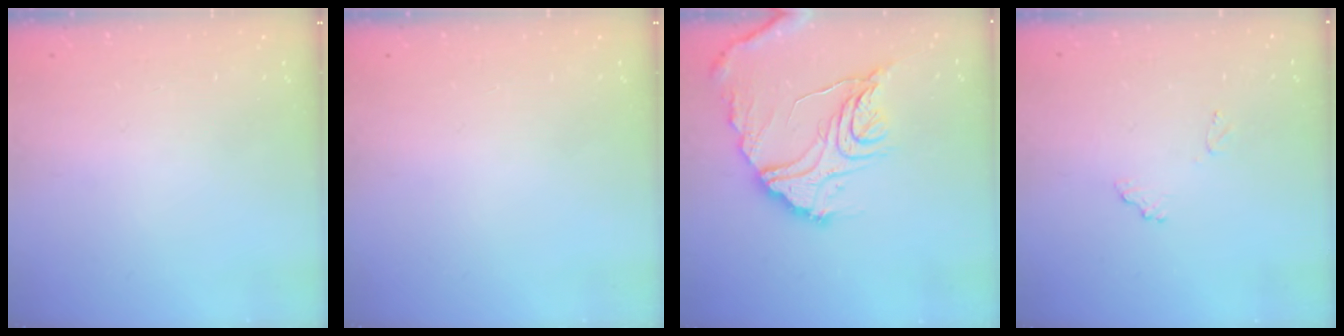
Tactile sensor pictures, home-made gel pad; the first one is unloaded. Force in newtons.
{"total": 0.0}
{"total": 18.2, "press": 18.1, "slide": 2.0}
{"total": 7.7, "press": 7.7, "slide": 0.5}